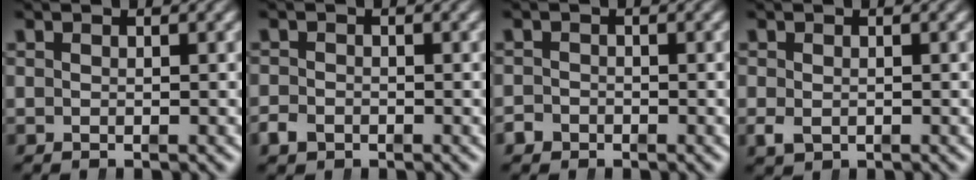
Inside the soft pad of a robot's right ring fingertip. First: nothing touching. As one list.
[{"total": 1.7, "force": [-1.2, 1.1, 0.4], "torque": [-0.010, -0.011, -0.019]}, {"total": 1.8, "force": [-1.3, 1.2, -0.1], "torque": [0.001, -0.013, -0.021]}, {"total": 1.5, "force": [-0.8, 0.9, 0.9], "torque": [-0.026, -0.017, -0.003]}]